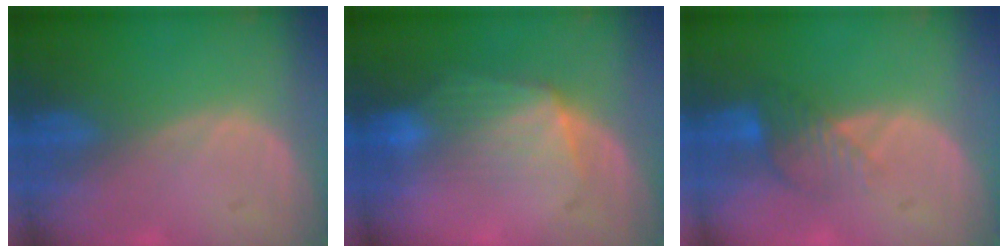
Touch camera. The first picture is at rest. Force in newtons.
{"total": 7.0, "press": 6.5, "slide": 2.6}
{"total": 4.5, "press": 3.8, "slide": 2.3}